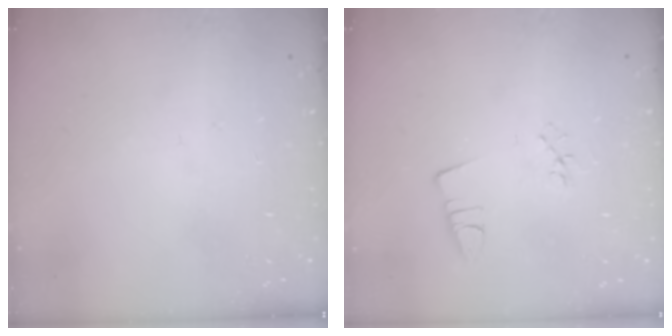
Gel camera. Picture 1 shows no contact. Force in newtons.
{"total": 2.3, "press": 1.7, "slide": 1.5}